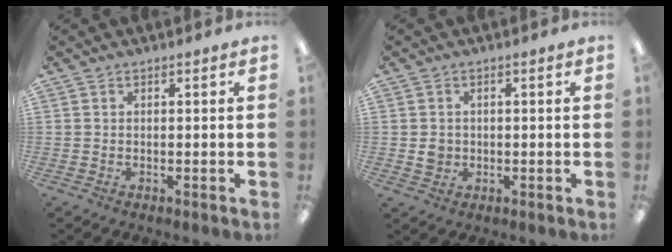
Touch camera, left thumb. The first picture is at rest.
{"total": 2.5, "force": [-0.1, 2.4, 0.9], "torque": [-0.010, 0.001, -0.004]}